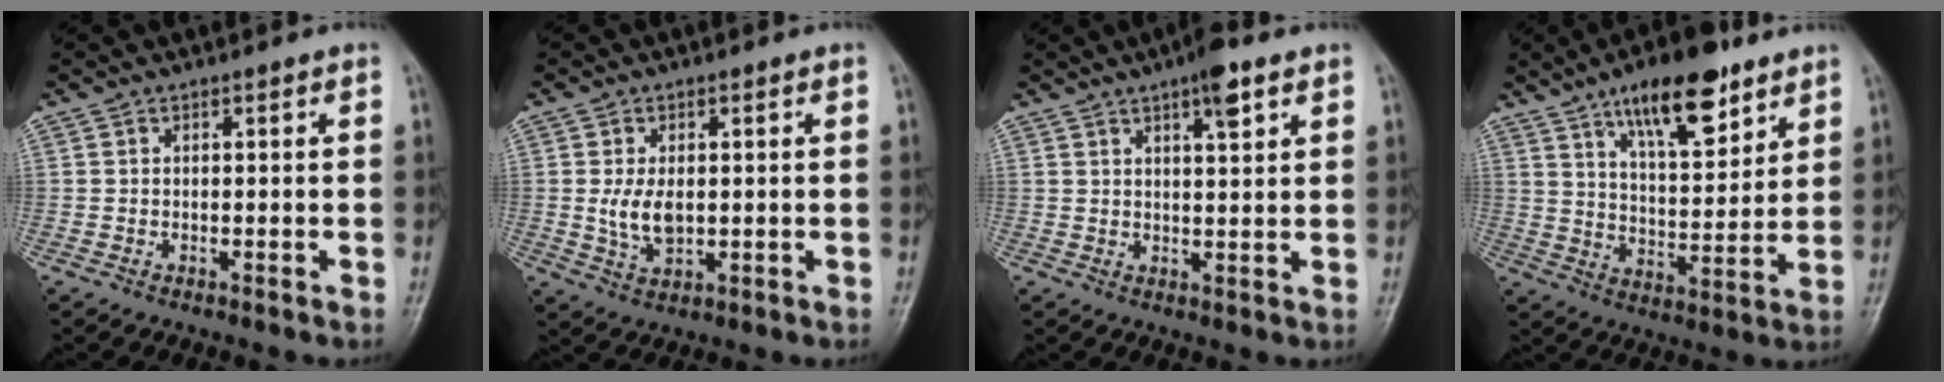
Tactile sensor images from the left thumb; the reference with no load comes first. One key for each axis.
{"total": 5.5, "fx": 0.2, "fy": 3.2, "fz": 4.5, "tx": -0.084, "ty": -0.009, "tz": 0.010}
{"total": 5.9, "fx": 3.3, "fy": 1.5, "fz": 4.6, "tx": -0.062, "ty": -0.010, "tz": 0.048}
{"total": 15.5, "fx": 9.5, "fy": 5.8, "fz": 10.8, "tx": -0.139, "ty": -0.047, "tz": 0.156}